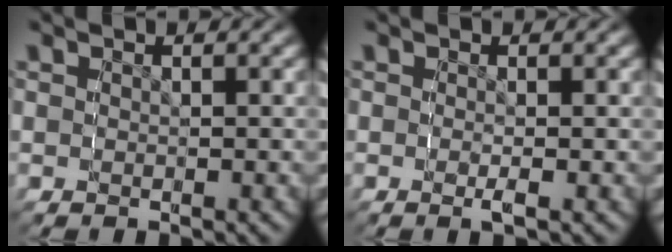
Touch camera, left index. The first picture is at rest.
{"total": 0.6, "force": [-0.3, -0.2, 0.5], "torque": [-0.013, 0.000, -0.007]}